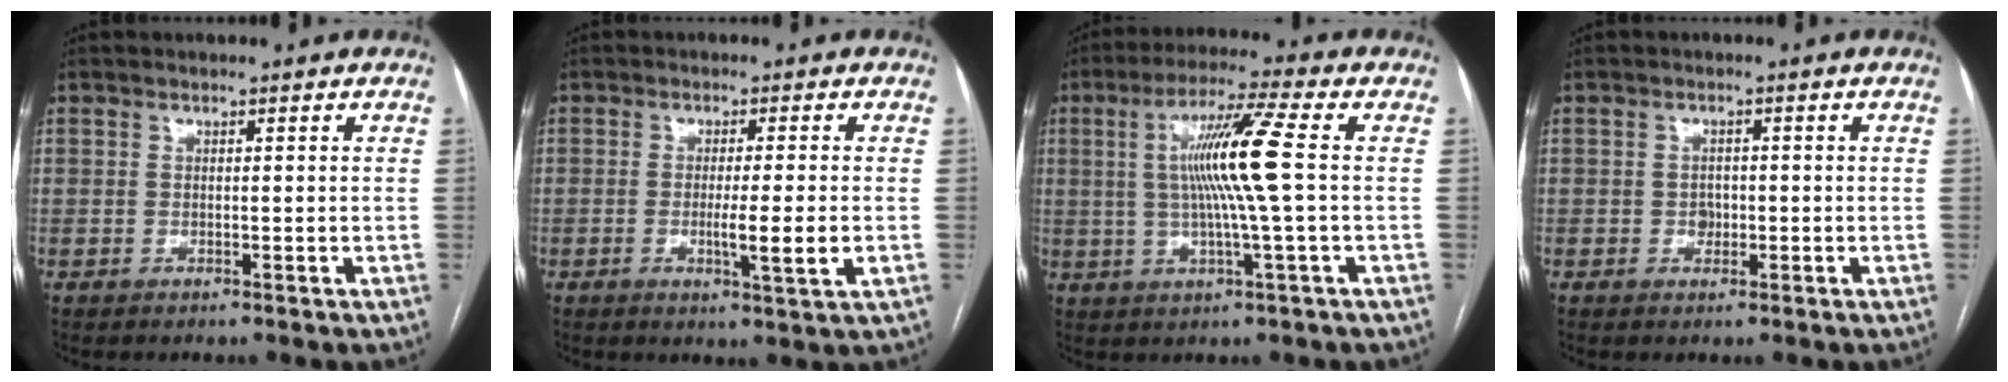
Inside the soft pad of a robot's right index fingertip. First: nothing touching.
{"total": 5.4, "force": [-1.1, -0.3, 5.3], "torque": [-0.087, -0.013, -0.017]}
{"total": 10.8, "force": [0.9, -1.1, 10.7], "torque": [-0.200, 0.005, 0.015]}
{"total": 1.7, "force": [-0.4, 1.4, 0.9], "torque": [-0.012, 0.005, -0.003]}